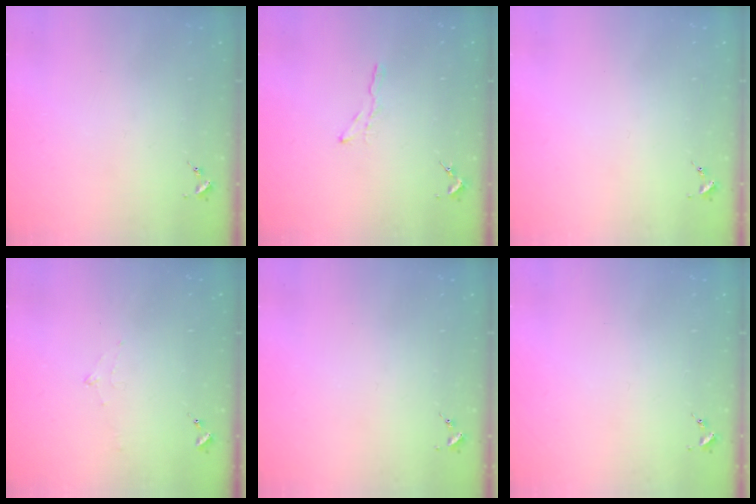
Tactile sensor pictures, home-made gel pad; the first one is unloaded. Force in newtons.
{"total": 3.8, "press": 3.7, "slide": 0.4}
{"total": 0.0}
{"total": 6.7, "press": 6.7, "slide": 0.7}
{"total": 0.0}
{"total": 0.0}